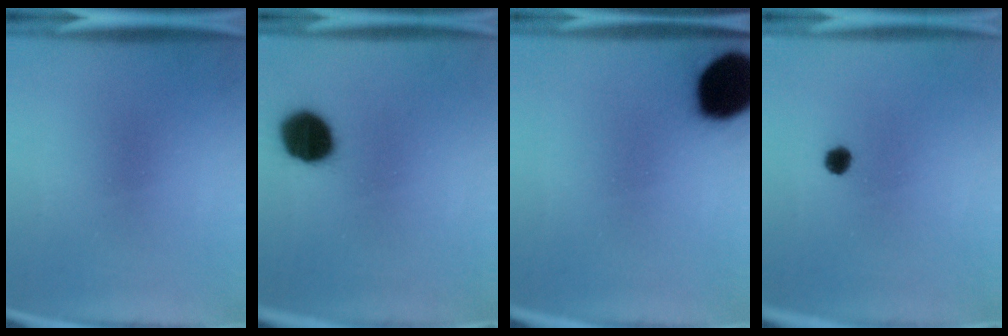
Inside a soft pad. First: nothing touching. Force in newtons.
{"total": 11.6}
{"total": 18.7}
{"total": 1.8}